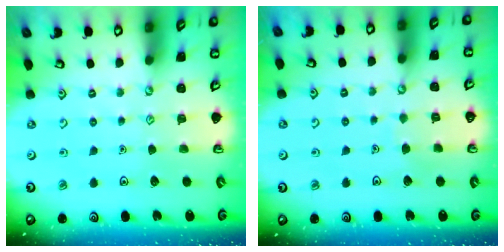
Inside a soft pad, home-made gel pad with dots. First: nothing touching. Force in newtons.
{"total": 3.9, "press": 3.9, "slide": 0.2}